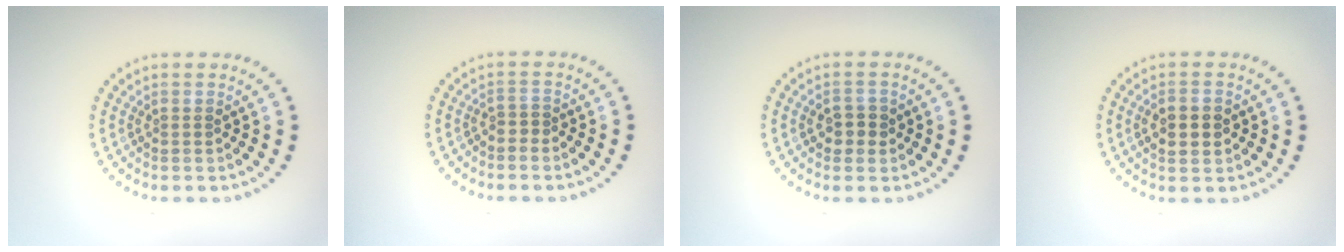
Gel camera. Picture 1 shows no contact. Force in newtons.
{"total": 0.6, "press": 0.4, "slide": 0.5}
{"total": 1.9, "press": 1.8, "slide": 0.4}
{"total": 3.5, "press": 3.5, "slide": 0.2}